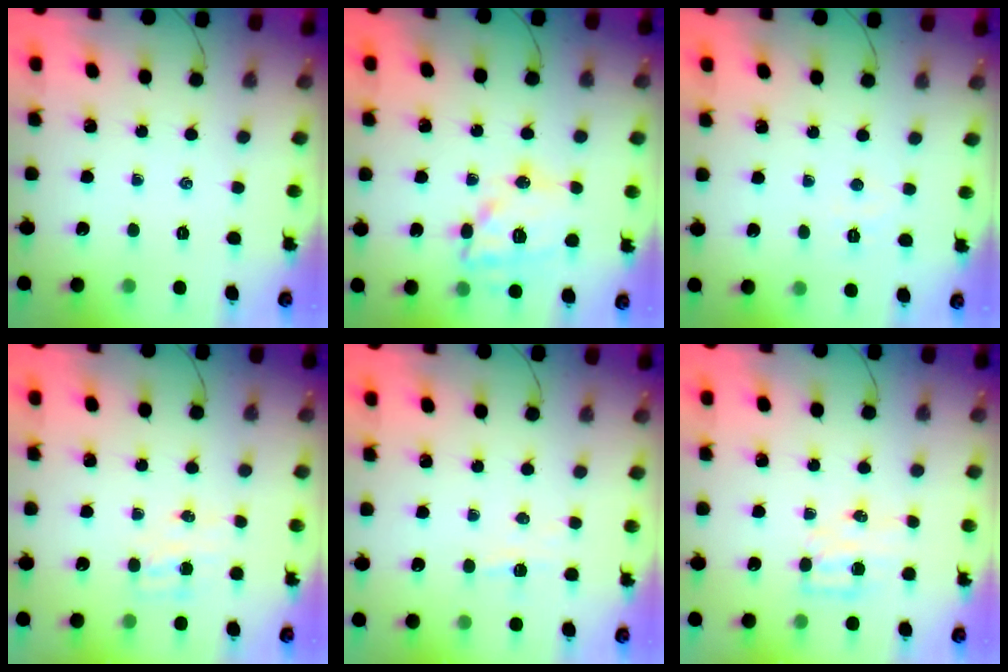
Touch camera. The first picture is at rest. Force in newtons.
{"total": 15.6, "press": 15.5, "slide": 2.2}
{"total": 3.1, "press": 3.0, "slide": 0.7}
{"total": 4.3, "press": 4.3, "slide": 0.5}
{"total": 3.0, "press": 2.8, "slide": 0.9}
{"total": 5.4, "press": 5.4, "slide": 0.7}